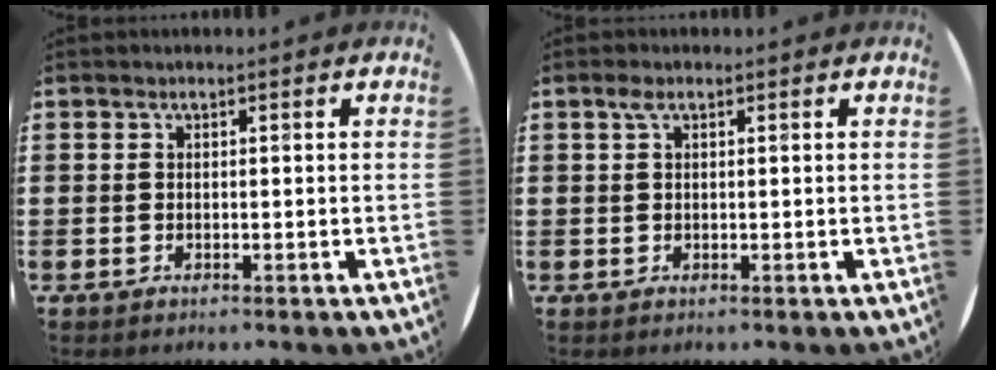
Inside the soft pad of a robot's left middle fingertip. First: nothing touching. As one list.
[{"total": 1.2, "force": [0.6, 0.6, 0.9], "torque": [-0.011, 0.002, 0.008]}]